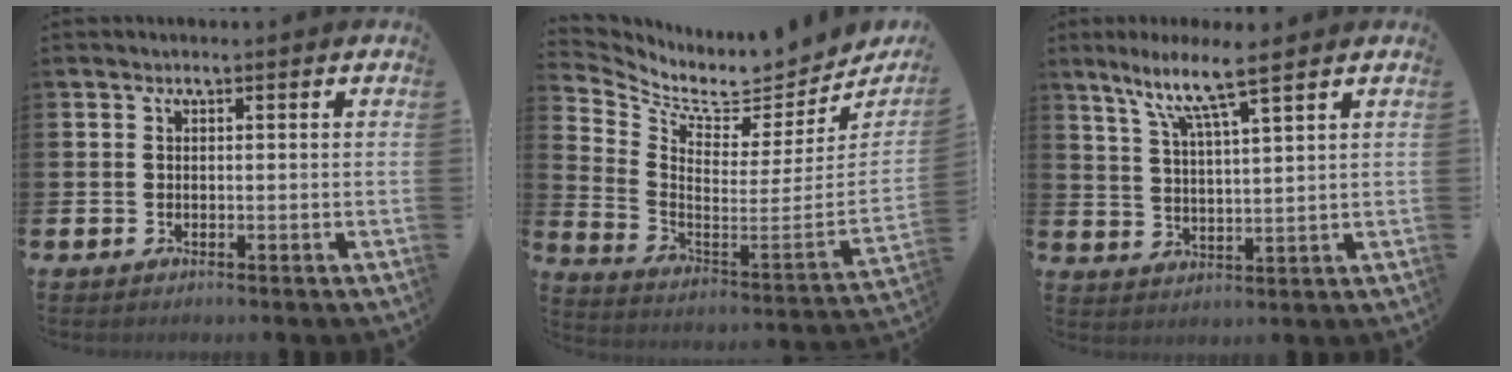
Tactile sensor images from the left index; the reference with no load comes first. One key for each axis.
{"total": 6.3, "fx": 5.9, "fy": 1.8, "fz": 1.3, "tx": -0.051, "ty": -0.076, "tz": 0.093}
{"total": 7.7, "fx": 6.1, "fy": 0.0, "fz": 4.6, "tx": -0.102, "ty": -0.027, "tz": 0.102}